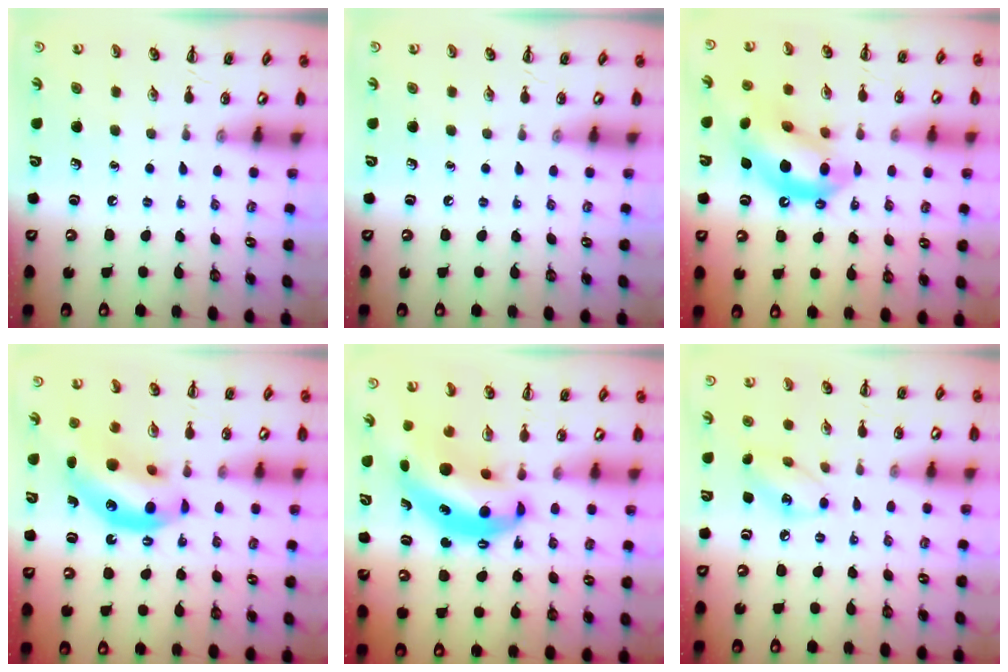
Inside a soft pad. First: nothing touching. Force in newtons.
{"total": 0.0}
{"total": 14.2, "press": 13.6, "slide": 4.1}
{"total": 13.5, "press": 13.0, "slide": 3.5}
{"total": 9.5, "press": 9.1, "slide": 2.4}
{"total": 7.4, "press": 7.4, "slide": 0.6}